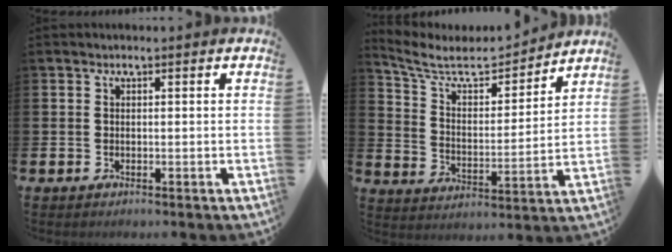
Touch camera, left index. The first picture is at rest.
{"total": 7.1, "force": [6.2, 2.5, 2.2], "torque": [-0.081, -0.045, 0.105]}